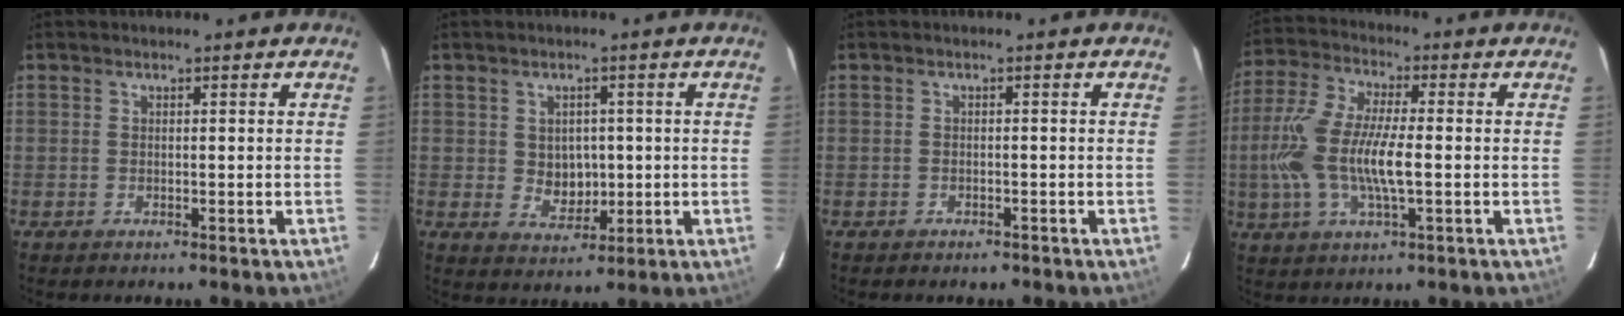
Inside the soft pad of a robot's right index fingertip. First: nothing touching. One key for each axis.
{"total": 5.0, "fx": 0.1, "fy": 4.3, "fz": 2.5, "tx": -0.042, "ty": 0.001, "tz": 0.013}
{"total": 1.9, "fx": -1.5, "fy": 1.0, "fz": 0.6, "tx": -0.015, "ty": -0.002, "tz": -0.019}
{"total": 13.8, "fx": -1.6, "fy": 4.3, "fz": 13.0, "tx": -0.276, "ty": 0.000, "tz": -0.035}